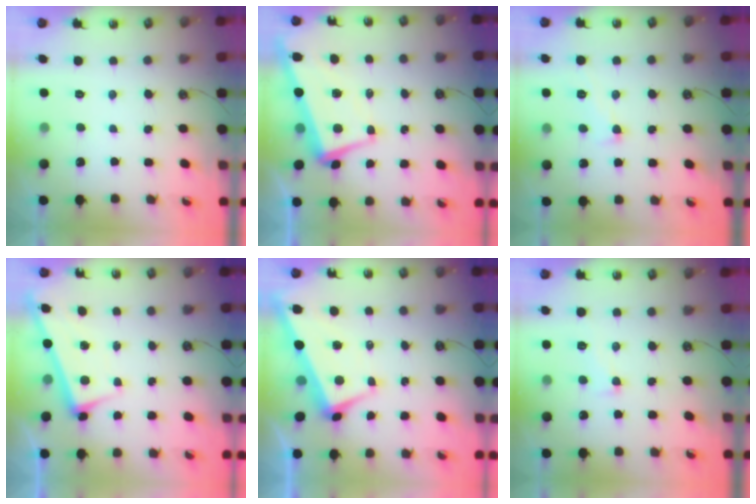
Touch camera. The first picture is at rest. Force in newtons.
{"total": 1.6, "press": 0.1, "slide": 1.6}
{"total": 1.6, "press": 1.4, "slide": 0.8}
{"total": 2.9, "press": 2.9, "slide": 0.4}
{"total": 1.1, "press": 0.5, "slide": 1.0}
{"total": 2.2, "press": 1.7, "slide": 1.4}